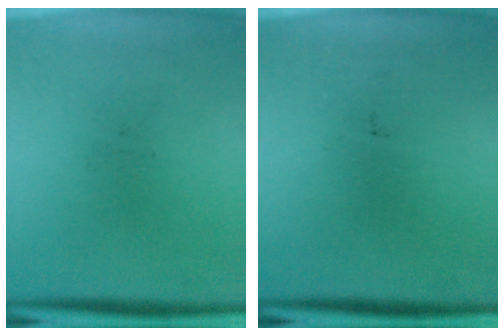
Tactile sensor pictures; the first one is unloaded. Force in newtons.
{"total": 0.0}